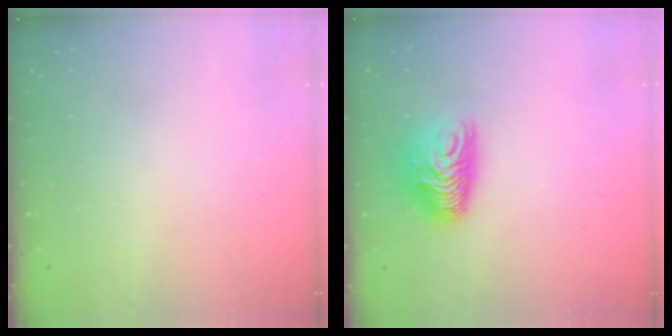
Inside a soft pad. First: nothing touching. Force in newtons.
{"total": 9.7, "press": 9.7, "slide": 0.4}